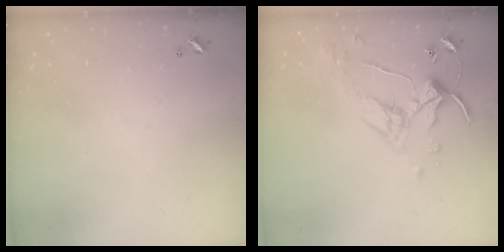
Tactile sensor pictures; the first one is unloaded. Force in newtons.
{"total": 4.8, "press": 4.7, "slide": 1.0}